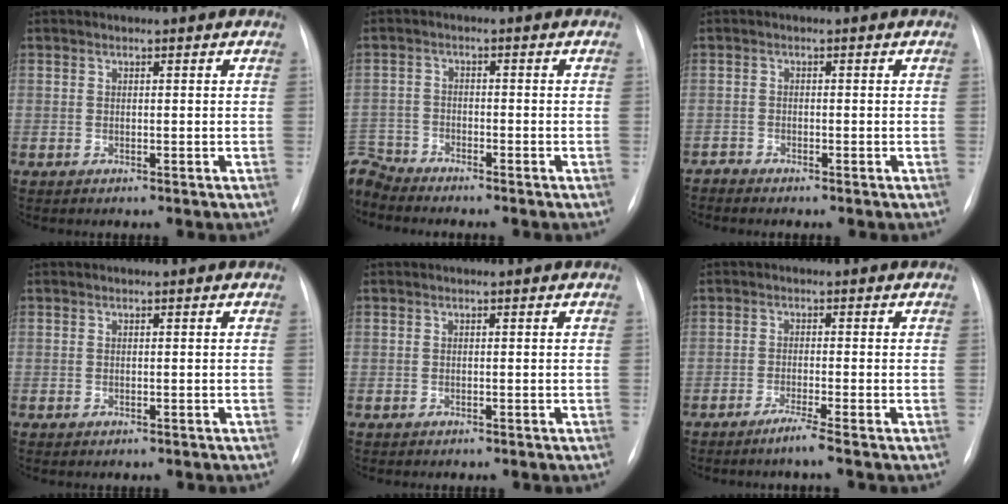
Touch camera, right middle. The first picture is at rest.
{"total": 5.5, "force": [-5.5, 0.5, -0.2], "torque": [0.004, -0.006, -0.109]}
{"total": 1.0, "force": [-0.9, -0.1, -0.3], "torque": [0.011, -0.006, -0.018]}
{"total": 0.0}
{"total": 0.0}
{"total": 2.5, "force": [-1.8, -0.9, 1.5], "torque": [-0.031, -0.006, -0.036]}